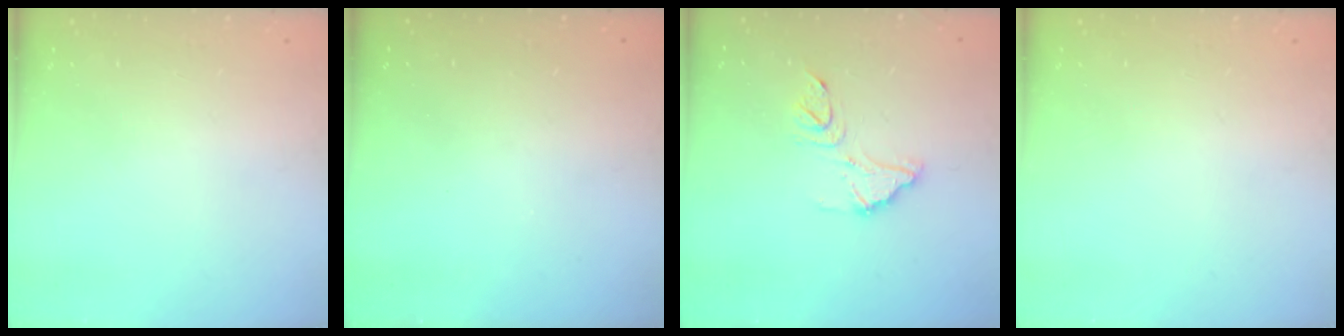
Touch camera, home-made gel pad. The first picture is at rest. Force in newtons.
{"total": 3.1, "press": 3.1, "slide": 0.1}
{"total": 11.5, "press": 11.5, "slide": 0.9}
{"total": 0.0}